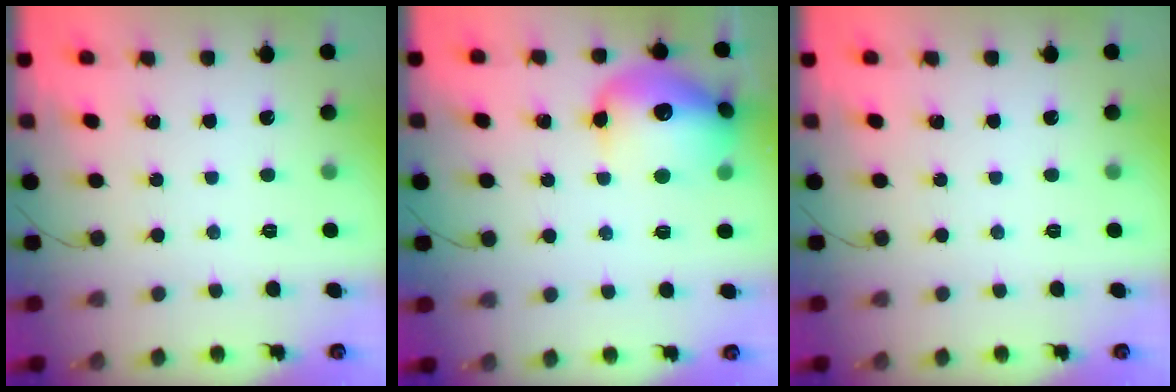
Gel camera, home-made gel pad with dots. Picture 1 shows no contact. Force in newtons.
{"total": 17.4, "press": 17.3, "slide": 2.0}
{"total": 0.0}